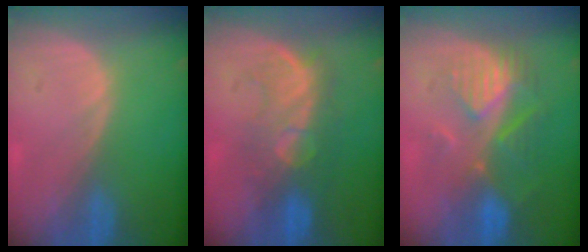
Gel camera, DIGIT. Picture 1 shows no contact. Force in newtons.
{"total": 8.4, "press": 8.0, "slide": 2.5}
{"total": 8.6, "press": 8.1, "slide": 3.1}